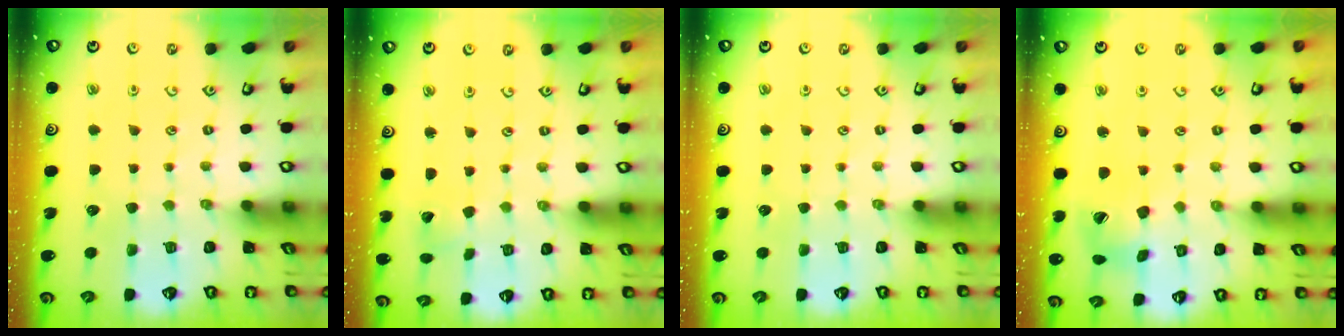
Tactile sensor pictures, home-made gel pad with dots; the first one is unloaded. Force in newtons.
{"total": 2.6, "press": 2.6, "slide": 0.3}
{"total": 0.0}
{"total": 13.3, "press": 13.2, "slide": 1.7}